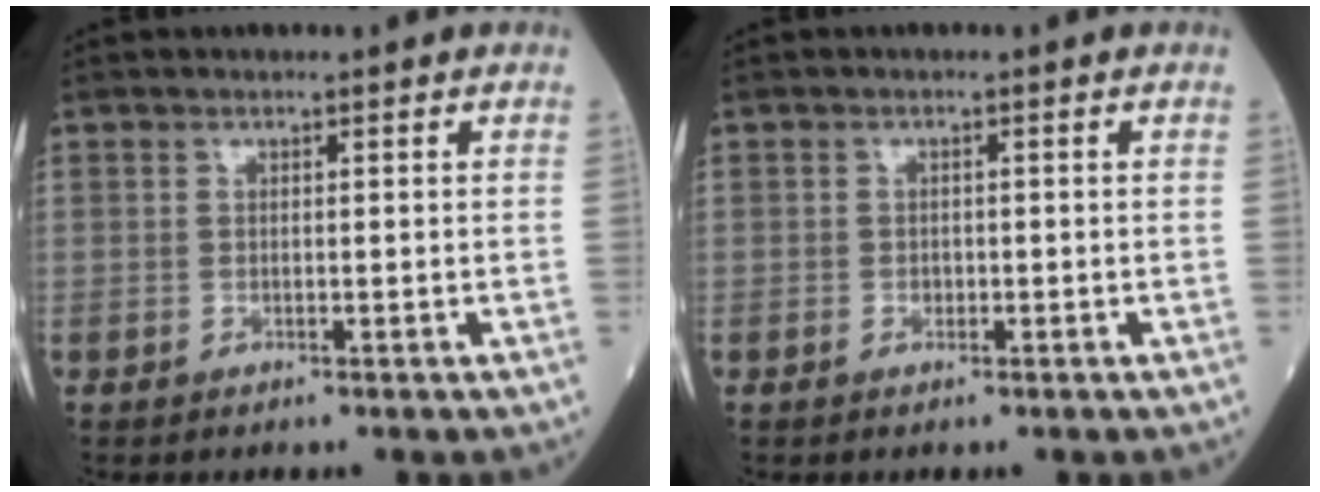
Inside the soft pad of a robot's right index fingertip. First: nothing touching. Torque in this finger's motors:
{"motor_torque": [0.22, -0.06, -0.04, -0.01]}